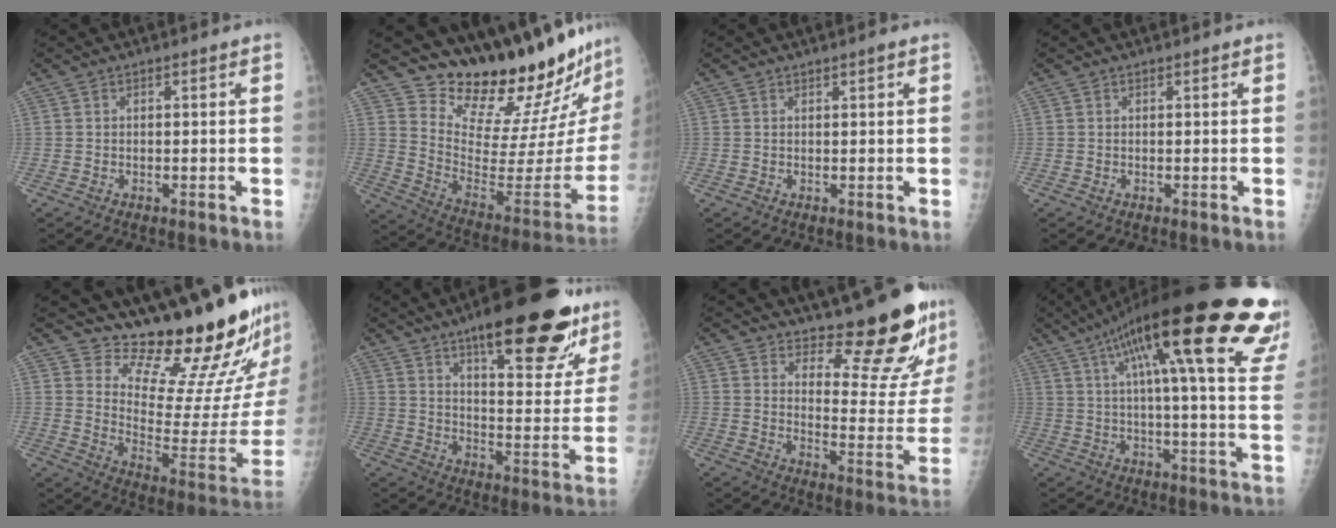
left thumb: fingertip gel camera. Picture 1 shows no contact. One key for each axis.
{"total": 25.3, "fx": 23.2, "fy": 3.4, "fz": 9.2, "tx": -0.104, "ty": -0.213, "tz": 0.334}
{"total": 0.9, "fx": 0.6, "fy": 0.2, "fz": 0.6, "tx": -0.007, "ty": -0.002, "tz": 0.009}
{"total": 0.0}
{"total": 20.3, "fx": 18.0, "fy": 2.9, "fz": 8.8, "tx": -0.093, "ty": -0.193, "tz": 0.253}
{"total": 27.2, "fx": 17.3, "fy": 8.4, "fz": 19.1, "tx": -0.225, "ty": -0.066, "tz": 0.247}
{"total": 16.4, "fx": 13.8, "fy": 3.8, "fz": 7.9, "tx": -0.062, "ty": -0.144, "tz": 0.183}
{"total": 32.9, "fx": 18.9, "fy": 5.9, "fz": 26.3, "tx": -0.292, "ty": -0.012, "tz": 0.256}